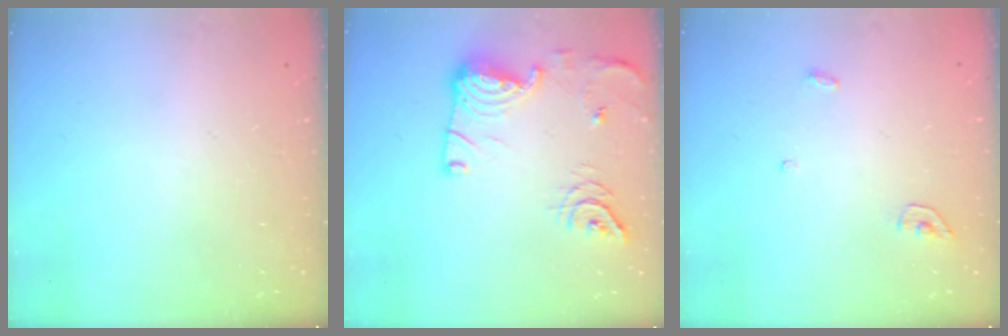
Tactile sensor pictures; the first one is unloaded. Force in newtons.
{"total": 16.1, "press": 15.5, "slide": 4.2}
{"total": 3.4, "press": 3.4, "slide": 0.3}